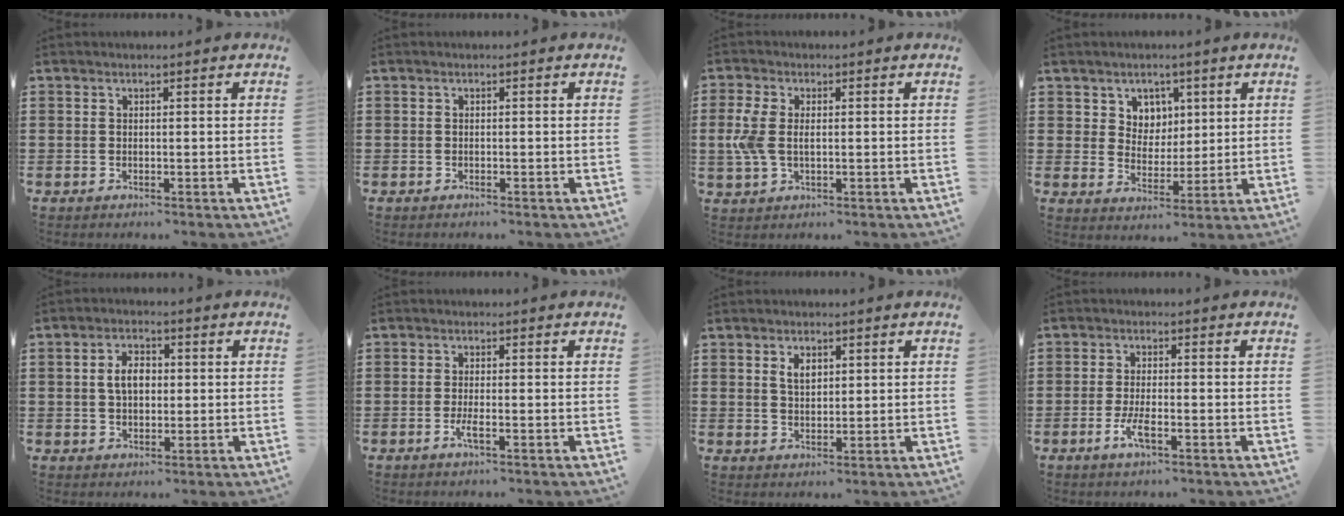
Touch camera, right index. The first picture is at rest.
{"total": 0.0}
{"total": 4.9, "force": [0.2, 2.9, 4.0], "torque": [-0.108, -0.002, -0.005]}
{"total": 4.9, "force": [2.6, 4.1, 0.2], "torque": [-0.030, 0.007, 0.048]}
{"total": 4.2, "force": [0.3, 2.6, 3.3], "torque": [-0.062, 0.009, 0.001]}
{"total": 2.3, "force": [-1.0, 0.3, 2.1], "torque": [-0.049, -0.008, -0.022]}
{"total": 2.9, "force": [1.3, 1.7, 2.0], "torque": [-0.037, 0.003, 0.021]}
{"total": 3.7, "force": [-1.6, 0.9, 3.3], "torque": [-0.067, -0.003, -0.032]}